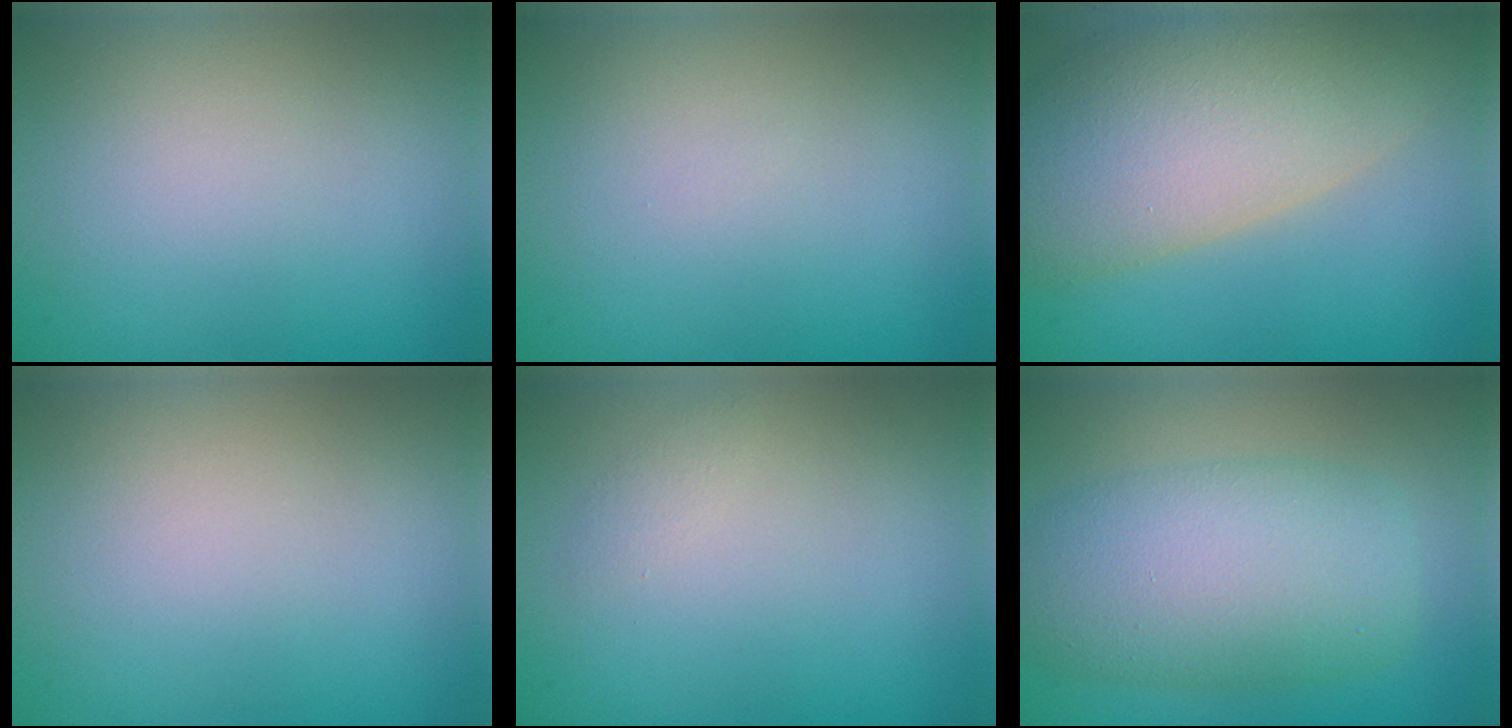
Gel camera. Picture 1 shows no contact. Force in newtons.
{"total": 0.0}
{"total": 11.3, "press": 11.3, "slide": 1.2}
{"total": 0.0}
{"total": 0.6, "press": 0.6, "slide": 0.1}
{"total": 8.4, "press": 8.3, "slide": 0.4}